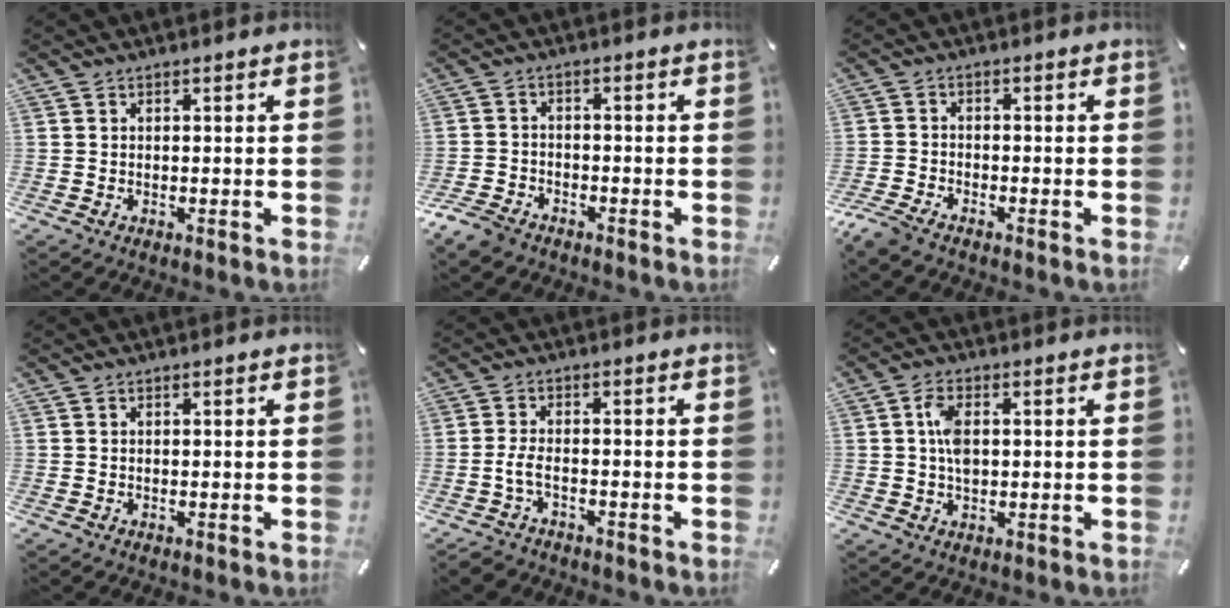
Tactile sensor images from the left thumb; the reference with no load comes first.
{"total": 5.0, "force": [-3.9, 2.5, 1.7], "torque": [-0.050, 0.013, -0.081]}
{"total": 3.5, "force": [-3.1, 0.9, 1.5], "torque": [-0.051, 0.004, -0.066]}
{"total": 0.0}
{"total": 4.2, "force": [-2.2, 2.0, 3.0], "torque": [-0.078, 0.005, -0.047]}
{"total": 5.1, "force": [0.7, 2.9, 4.2], "torque": [-0.085, 0.003, 0.006]}